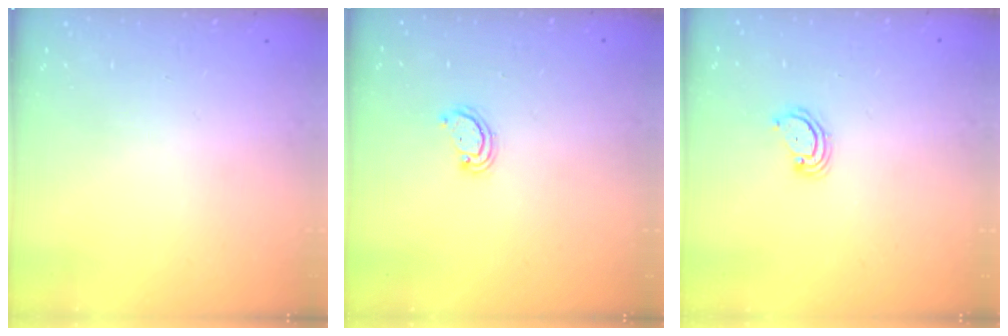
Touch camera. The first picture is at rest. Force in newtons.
{"total": 2.3, "press": 2.3, "slide": 0.3}
{"total": 2.9, "press": 2.9, "slide": 0.3}